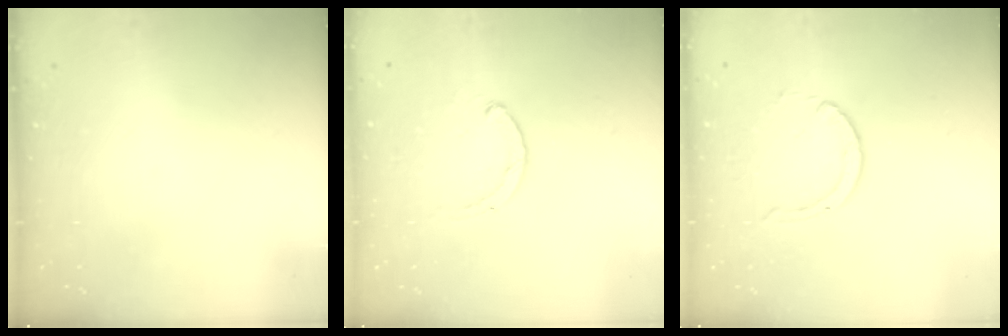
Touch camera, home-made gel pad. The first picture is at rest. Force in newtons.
{"total": 1.8, "press": 1.7, "slide": 0.5}
{"total": 2.0, "press": 2.0, "slide": 0.2}